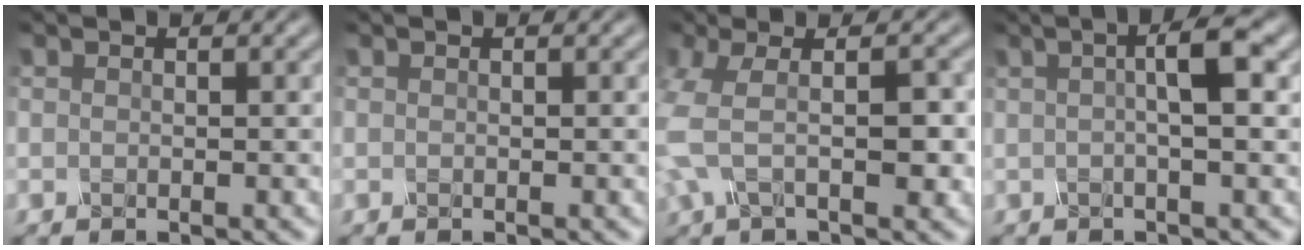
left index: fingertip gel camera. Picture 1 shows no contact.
{"total": 0.0}
{"total": 5.9, "force": [-0.4, 2.4, 5.4], "torque": [-0.123, 0.003, -0.013]}
{"total": 4.0, "force": [0.7, 0.8, 3.9], "torque": [-0.056, 0.011, 0.005]}